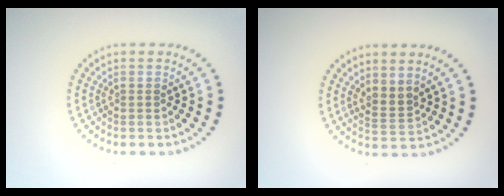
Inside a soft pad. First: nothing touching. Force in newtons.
{"total": 2.0, "press": 1.4, "slide": 1.4}